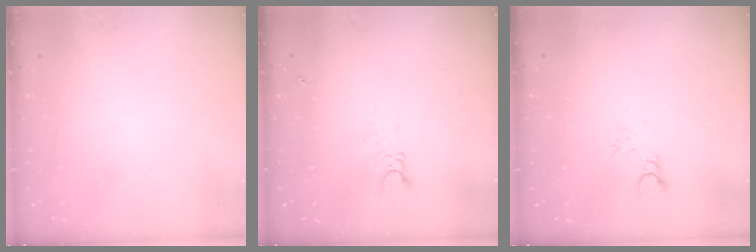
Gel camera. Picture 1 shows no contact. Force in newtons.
{"total": 2.7, "press": 2.7, "slide": 0.3}
{"total": 2.3, "press": 2.3, "slide": 0.1}